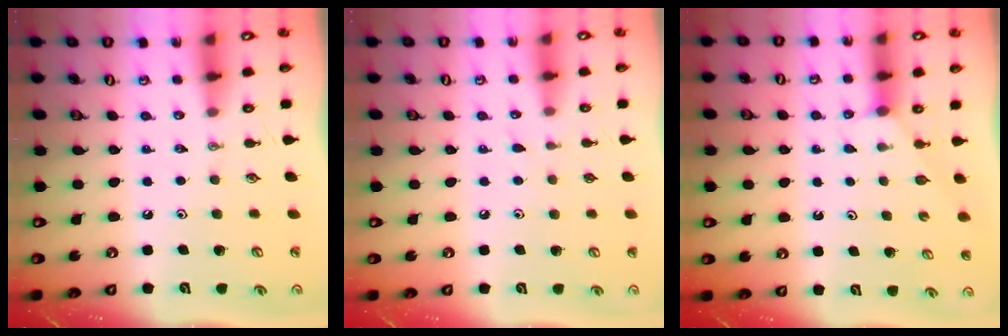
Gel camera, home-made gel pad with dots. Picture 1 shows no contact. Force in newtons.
{"total": 3.3, "press": 3.2, "slide": 0.5}
{"total": 1.7, "press": 1.7, "slide": 0.3}